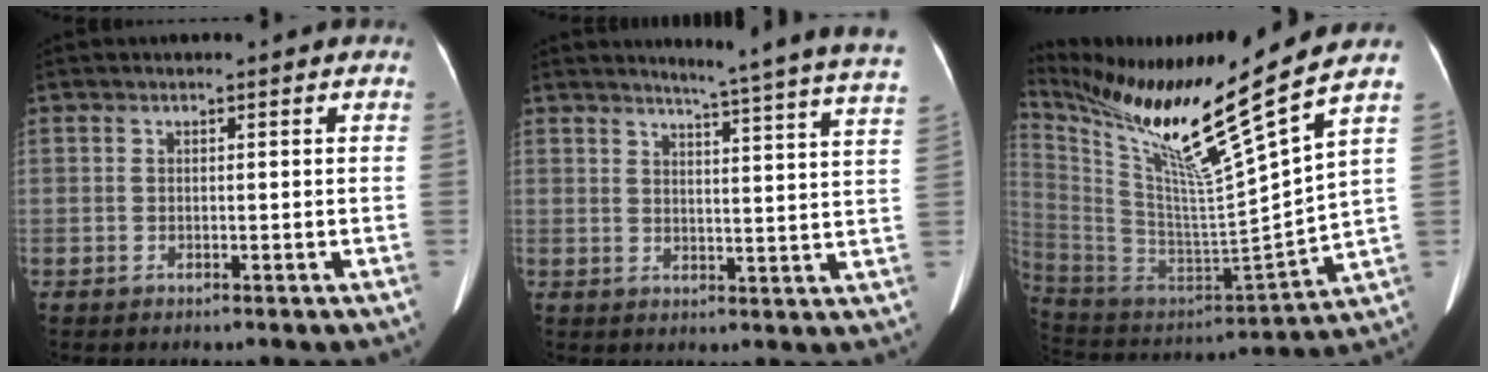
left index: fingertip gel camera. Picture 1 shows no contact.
{"total": 18.7, "force": [17.2, -2.0, 7.2], "torque": [-0.105, -0.091, 0.190]}
{"total": 22.6, "force": [15.9, -2.0, 15.9], "torque": [-0.294, -0.047, 0.276]}